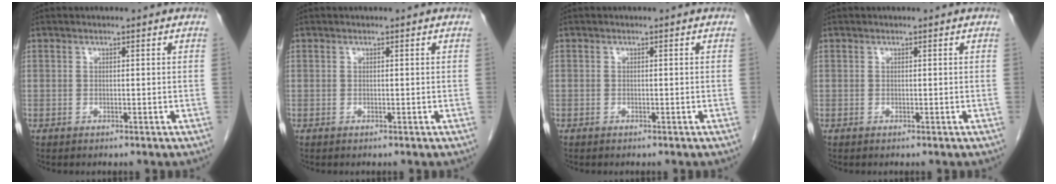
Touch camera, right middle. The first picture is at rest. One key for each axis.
{"total": 0.0}
{"total": 0.0}
{"total": 0.0}